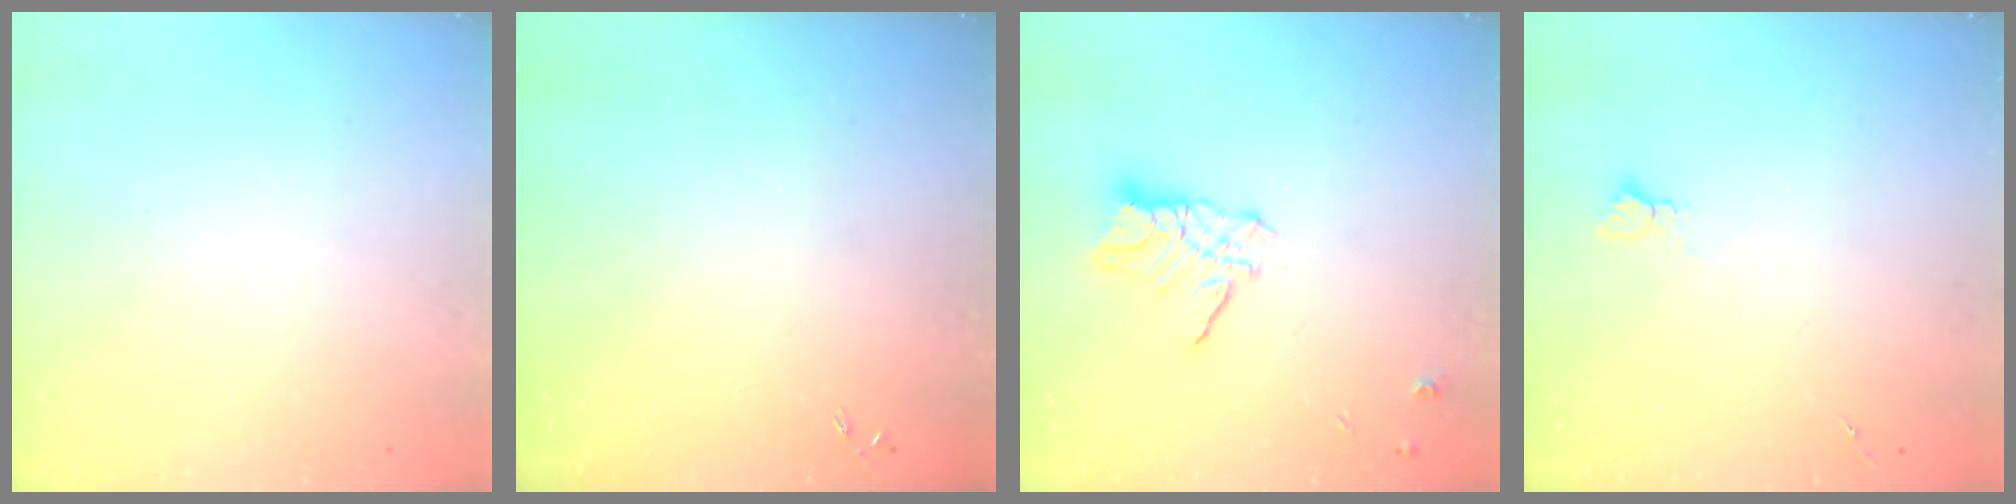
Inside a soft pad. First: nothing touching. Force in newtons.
{"total": 0.0}
{"total": 10.1, "press": 10.1, "slide": 0.8}
{"total": 2.6, "press": 2.6, "slide": 0.4}